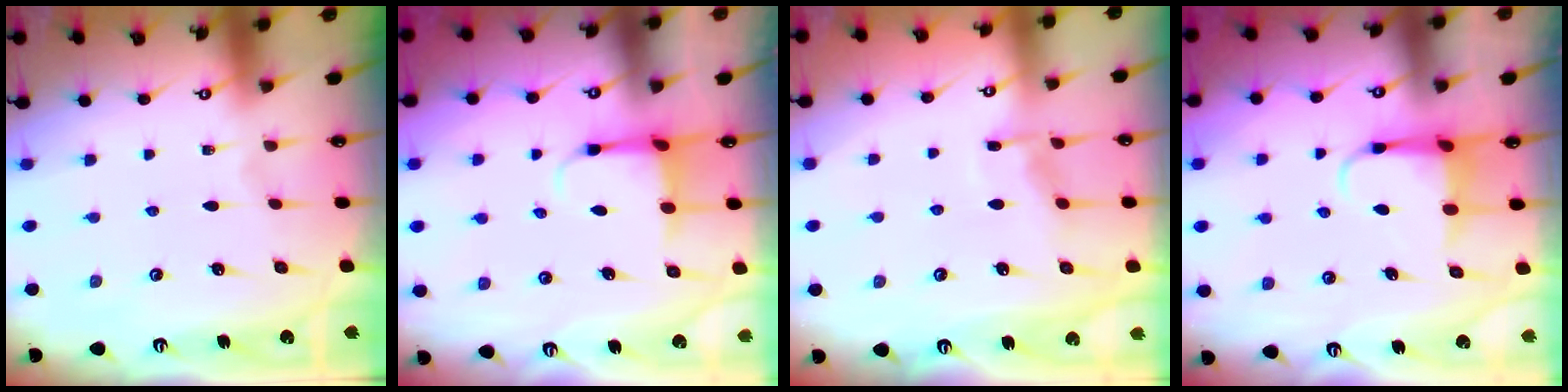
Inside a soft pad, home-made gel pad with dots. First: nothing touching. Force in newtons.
{"total": 3.7, "press": 3.5, "slide": 1.3}
{"total": 7.0, "press": 6.9, "slide": 0.7}
{"total": 4.8, "press": 4.8, "slide": 0.3}